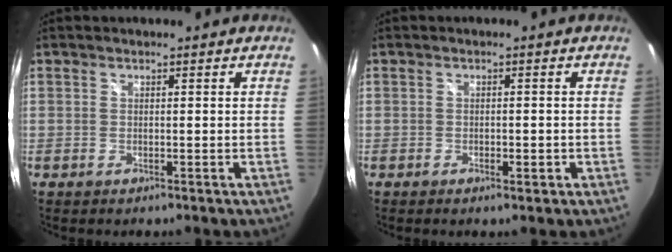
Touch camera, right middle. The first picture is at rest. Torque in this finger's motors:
{"motor_torque": [-0.04, -0.04, -0.06, -0.01]}